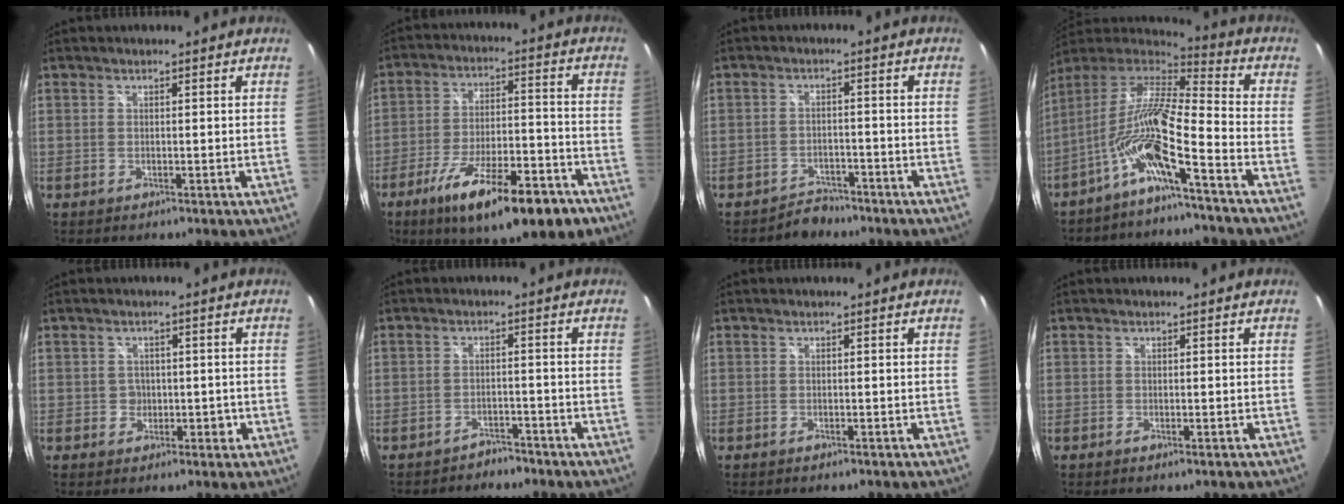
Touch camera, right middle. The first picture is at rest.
{"total": 19.7, "force": [-12.3, 5.4, 14.4], "torque": [-0.244, -0.032, -0.186]}
{"total": 3.1, "force": [-2.8, 1.3, 0.2], "torque": [-0.010, 0.003, -0.045]}
{"total": 12.4, "force": [-6.1, 0.8, 10.7], "torque": [-0.190, -0.004, -0.122]}
{"total": 2.8, "force": [-0.7, 2.7, 0.5], "torque": [-0.005, 0.004, -0.010]}
{"total": 3.8, "force": [-3.5, 1.5, 0.5], "torque": [-0.019, 0.004, -0.050]}
{"total": 0.9, "force": [-0.7, 0.3, 0.4], "torque": [-0.009, -0.002, -0.013]}
{"total": 0.8, "force": [-0.6, 0.2, 0.5], "torque": [-0.010, -0.001, -0.012]}